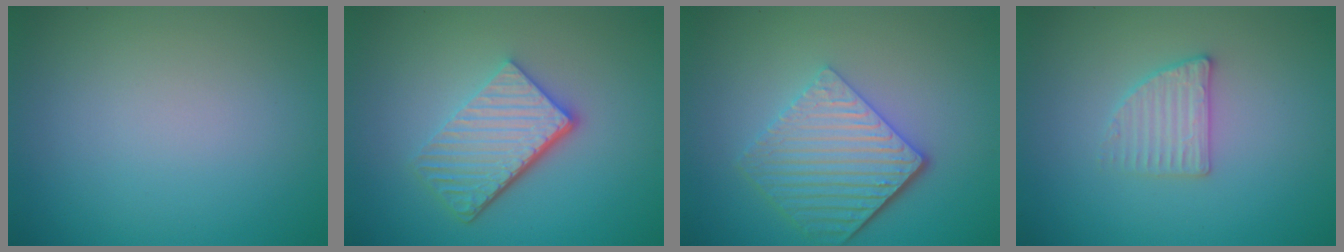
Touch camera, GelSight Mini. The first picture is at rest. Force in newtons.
{"total": 5.4, "press": 3.8, "slide": 3.8}
{"total": 5.7, "press": 4.3, "slide": 3.7}
{"total": 2.3, "press": 2.2, "slide": 0.5}